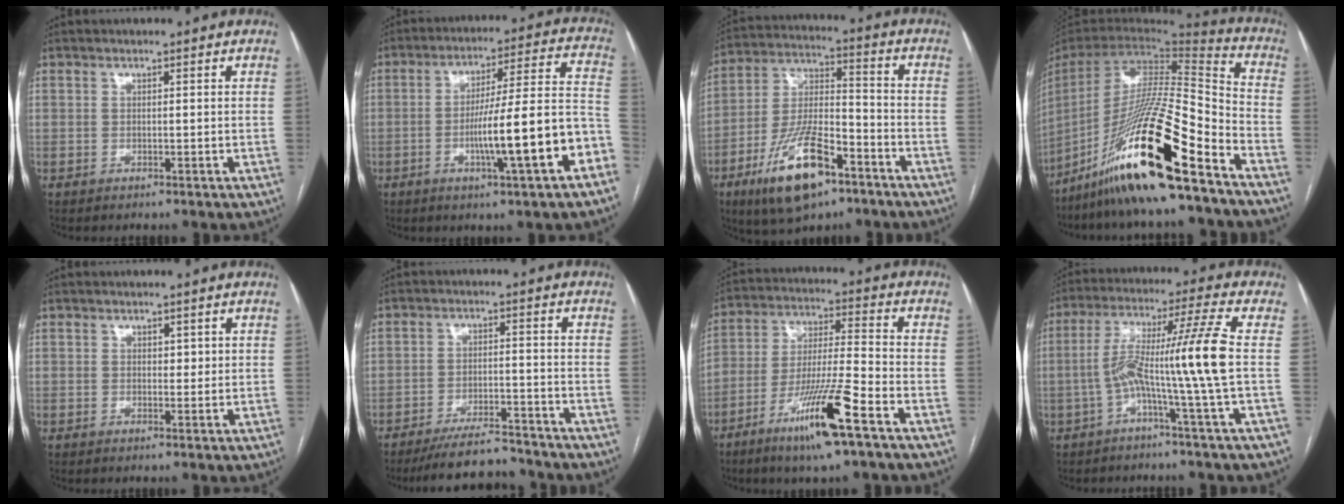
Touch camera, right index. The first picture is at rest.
{"total": 14.6, "force": [-5.4, 0.7, 13.5], "torque": [-0.197, 0.018, -0.074]}
{"total": 15.8, "force": [-8.8, 5.4, 11.9], "torque": [-0.234, -0.002, -0.149]}
{"total": 26.4, "force": [-16.6, 1.8, 20.4], "torque": [-0.381, -0.037, -0.300]}
{"total": 1.4, "force": [0.6, 1.0, 0.8], "torque": [-0.008, 0.000, 0.008]}
{"total": 9.4, "force": [-8.9, 1.6, 2.6], "torque": [-0.036, 0.002, -0.144]}
{"total": 14.0, "force": [-7.8, 0.5, 11.6], "torque": [-0.223, -0.019, -0.143]}
{"total": 11.2, "force": [-2.0, -2.6, 10.7], "torque": [-0.197, 0.028, -0.037]}